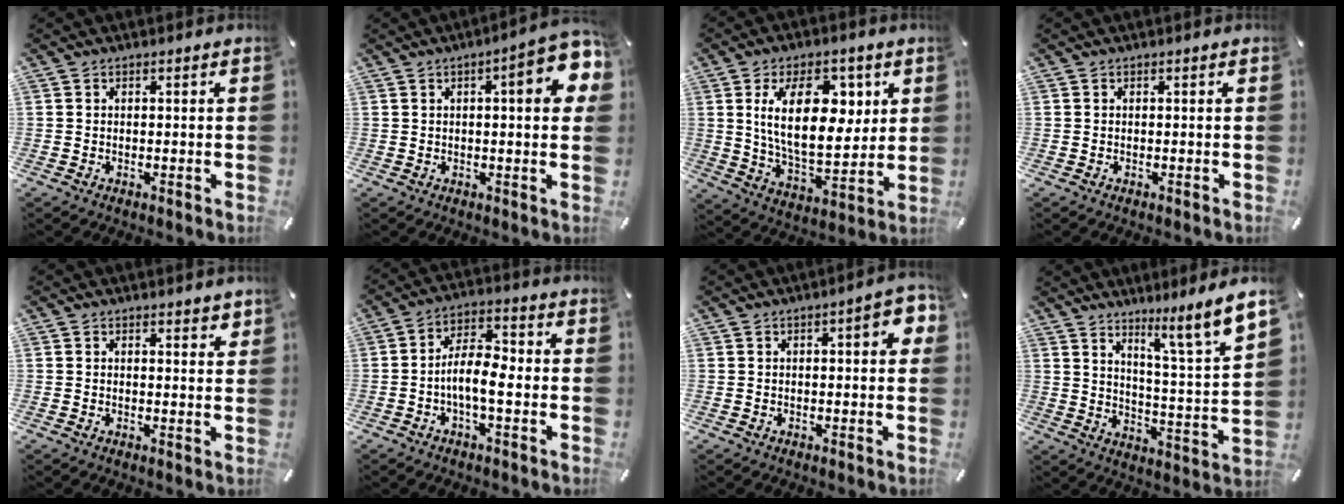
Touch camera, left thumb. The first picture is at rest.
{"total": 11.6, "force": [3.6, 3.0, 10.6], "torque": [-0.129, -0.019, 0.052]}
{"total": 18.6, "force": [6.0, 10.3, 14.3], "torque": [-0.252, -0.005, 0.097]}
{"total": 0.0}
{"total": 1.5, "force": [1.3, 0.4, 0.6], "torque": [-0.005, -0.007, 0.024]}
{"total": 8.5, "force": [-2.5, 3.6, 7.2], "torque": [-0.133, 0.013, -0.045]}
{"total": 6.4, "force": [1.3, 2.2, 5.8], "torque": [-0.068, -0.005, 0.014]}
{"total": 10.3, "force": [8.2, -0.4, 6.2], "torque": [-0.091, -0.081, 0.125]}